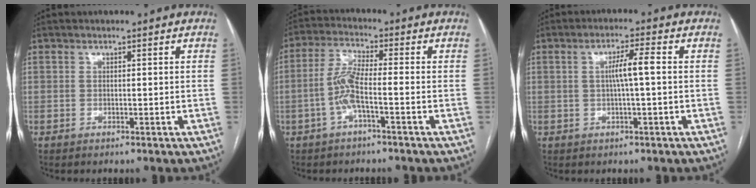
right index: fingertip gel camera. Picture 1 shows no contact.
{"total": 5.8, "force": [-1.9, 0.5, 5.4], "torque": [-0.120, 0.012, -0.039]}
{"total": 4.2, "force": [0.2, -0.1, 4.2], "torque": [-0.076, 0.007, 0.004]}